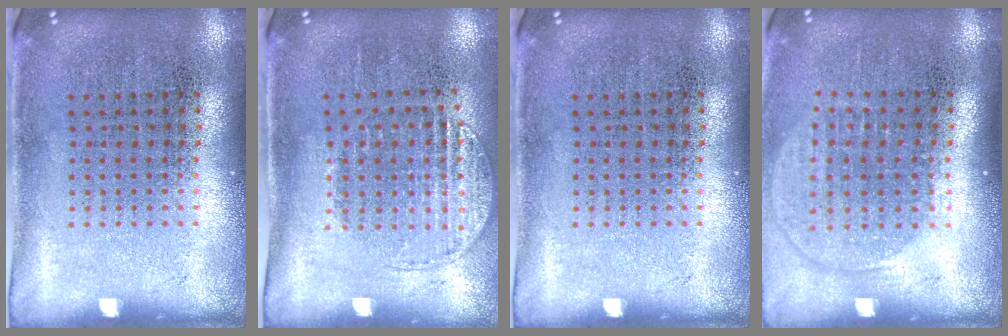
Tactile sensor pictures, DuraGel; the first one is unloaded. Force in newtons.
{"total": 1.3, "press": 1.1, "slide": 0.7}
{"total": 0.0}
{"total": 1.4, "press": 1.2, "slide": 0.7}